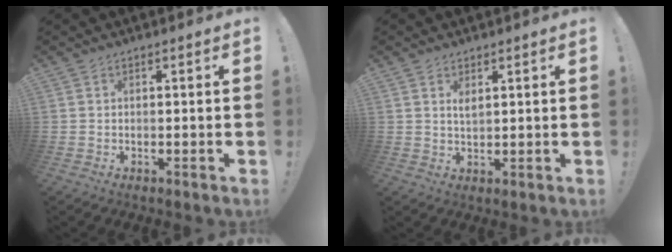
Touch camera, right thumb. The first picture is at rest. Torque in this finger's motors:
{"motor_torque": [0.46, 0.14, -0.11, -0.02, 0.06]}